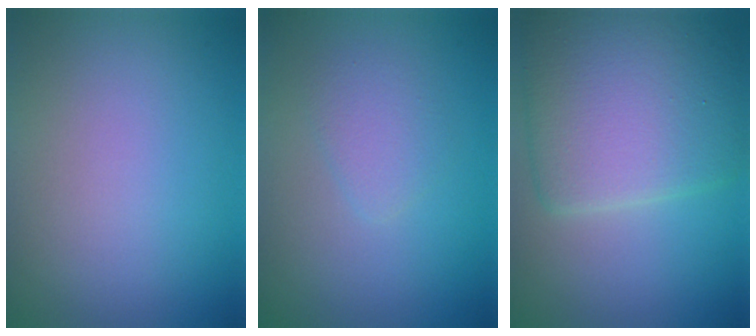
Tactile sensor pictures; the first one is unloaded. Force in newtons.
{"total": 1.9, "press": 1.9, "slide": 0.1}
{"total": 9.1, "press": 9.1, "slide": 0.2}